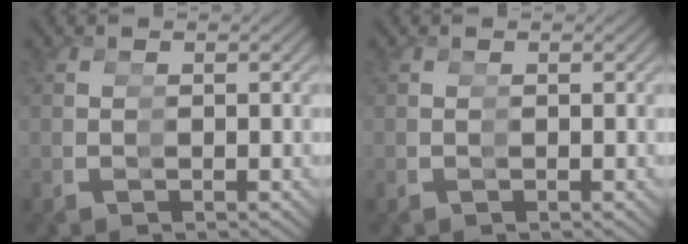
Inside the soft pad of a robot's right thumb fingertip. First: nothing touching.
{"total": 0.0}